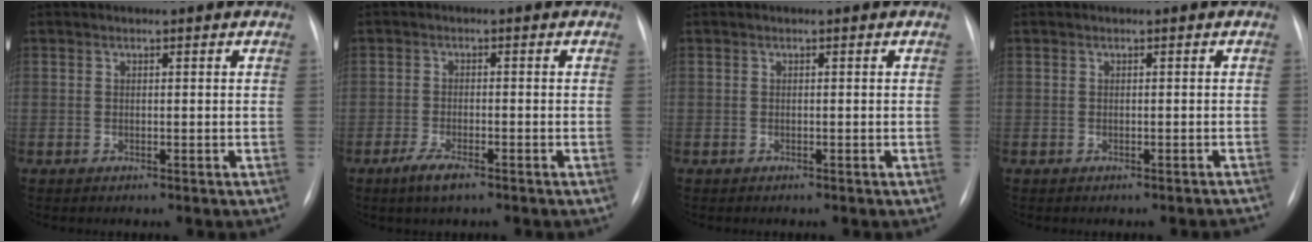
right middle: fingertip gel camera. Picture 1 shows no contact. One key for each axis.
{"total": 3.5, "fx": -2.4, "fy": 0.8, "fz": 2.4, "tx": -0.056, "ty": -0.005, "tz": -0.045}
{"total": 0.7, "fx": -0.6, "fy": 0.2, "fz": 0.3, "tx": -0.011, "ty": -0.001, "tz": -0.006}
{"total": 3.4, "fx": -3.1, "fy": 0.8, "fz": 1.0, "tx": -0.009, "ty": 0.002, "tz": -0.034}